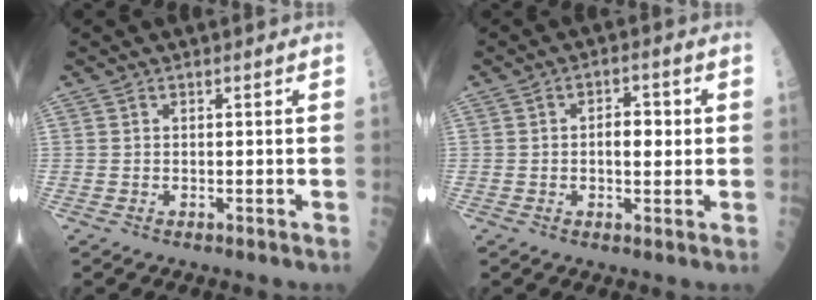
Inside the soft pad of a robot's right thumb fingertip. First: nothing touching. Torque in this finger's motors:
{"motor_torque": [-0.50, 0.18, 0.01, -0.08, 0.02]}